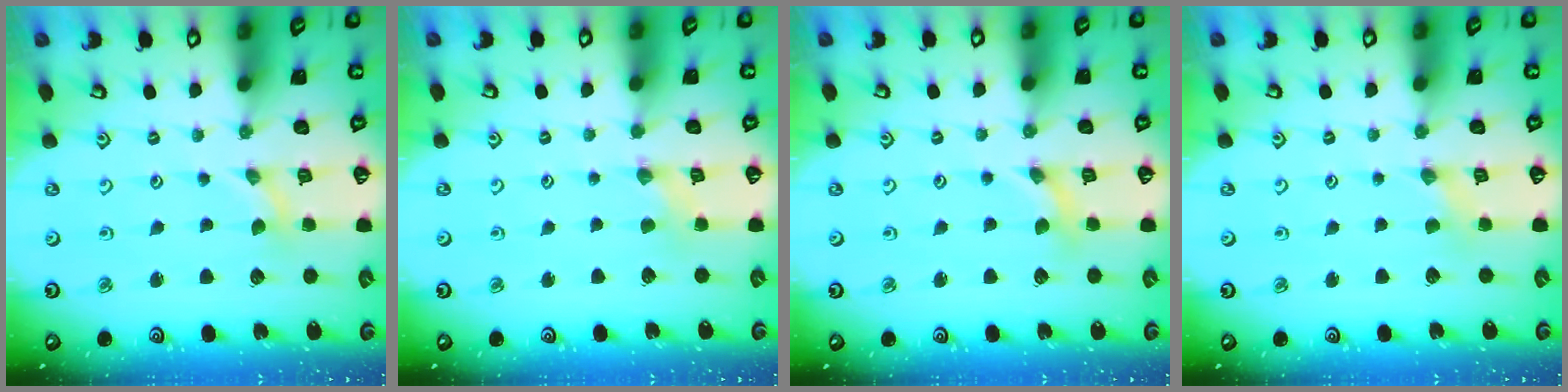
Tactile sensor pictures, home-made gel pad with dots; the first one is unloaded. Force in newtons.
{"total": 1.3, "press": 1.3, "slide": 0.2}
{"total": 0.8, "press": 0.8, "slide": 0.1}
{"total": 0.7, "press": 0.7, "slide": 0.2}